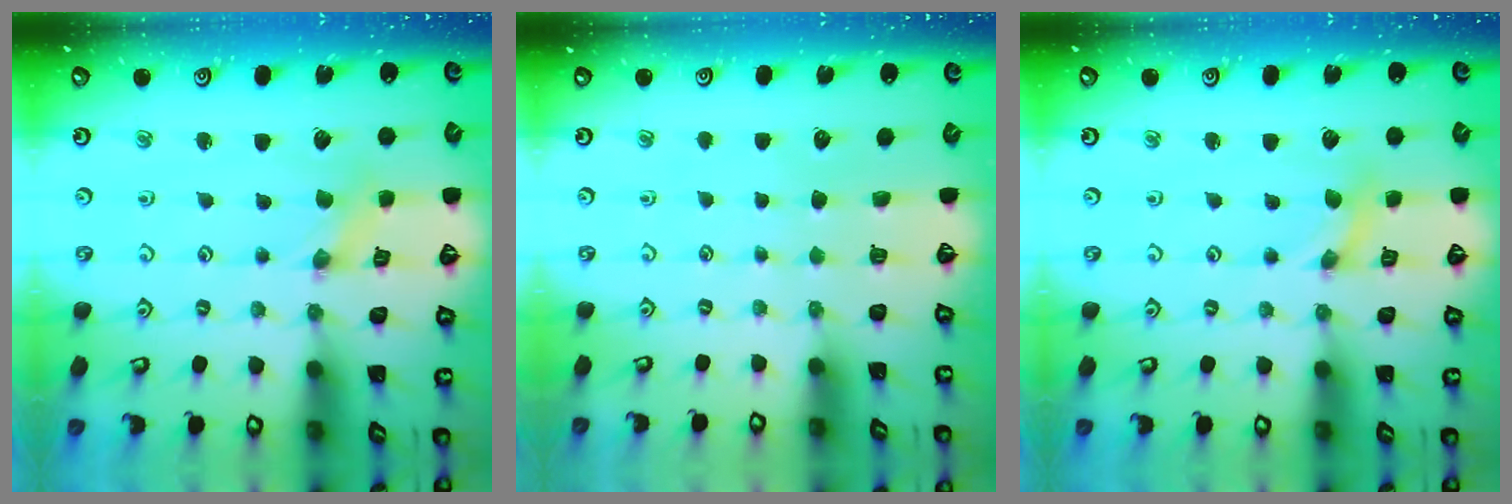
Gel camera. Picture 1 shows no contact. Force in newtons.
{"total": 0.0}
{"total": 0.8, "press": 0.8, "slide": 0.1}